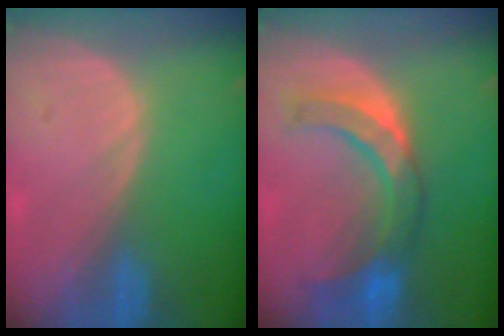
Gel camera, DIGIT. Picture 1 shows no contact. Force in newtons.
{"total": 7.9, "press": 7.9, "slide": 0.2}